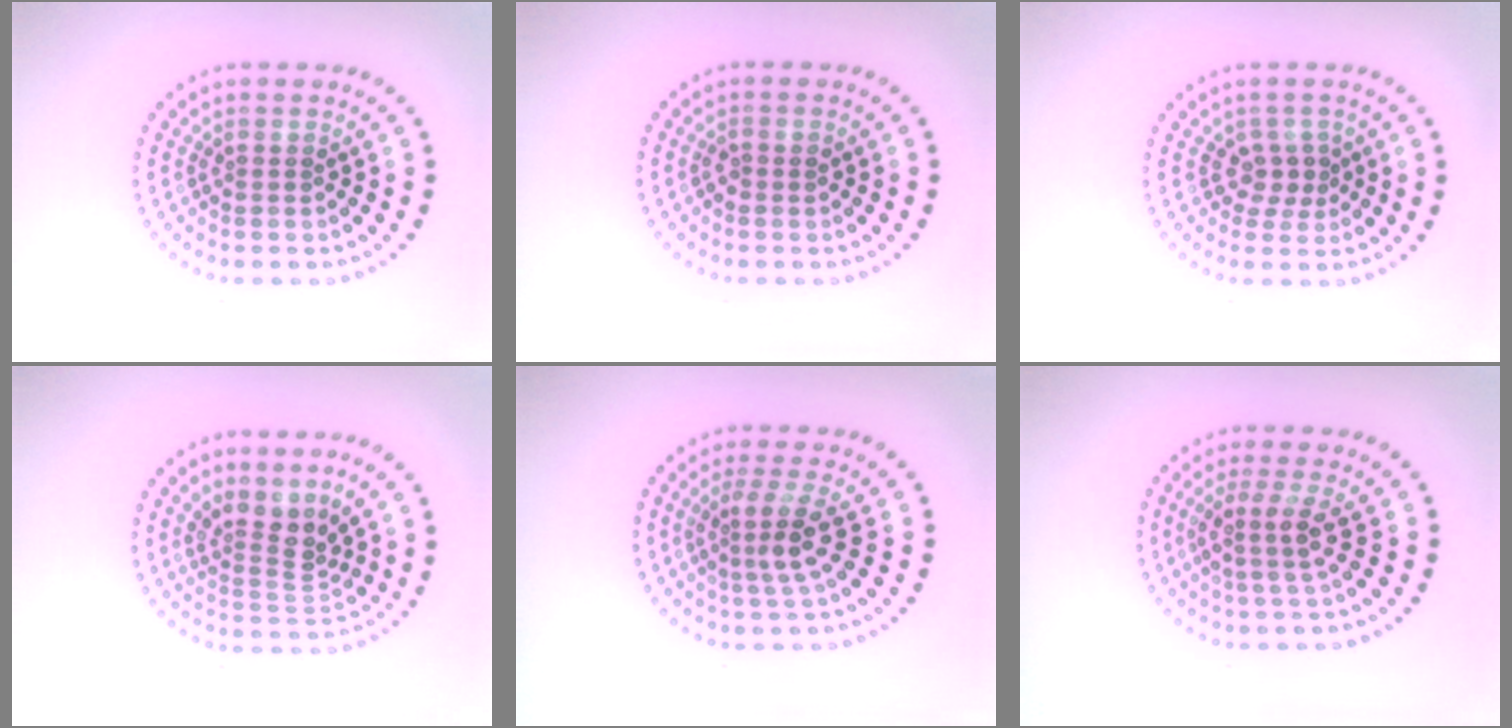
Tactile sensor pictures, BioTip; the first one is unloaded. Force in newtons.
{"total": 0.8, "press": 0.8, "slide": 0.1}
{"total": 1.8, "press": 1.4, "slide": 1.1}
{"total": 3.1, "press": 2.2, "slide": 2.2}
{"total": 3.0, "press": 2.2, "slide": 2.1}
{"total": 2.6, "press": 2.0, "slide": 1.7}